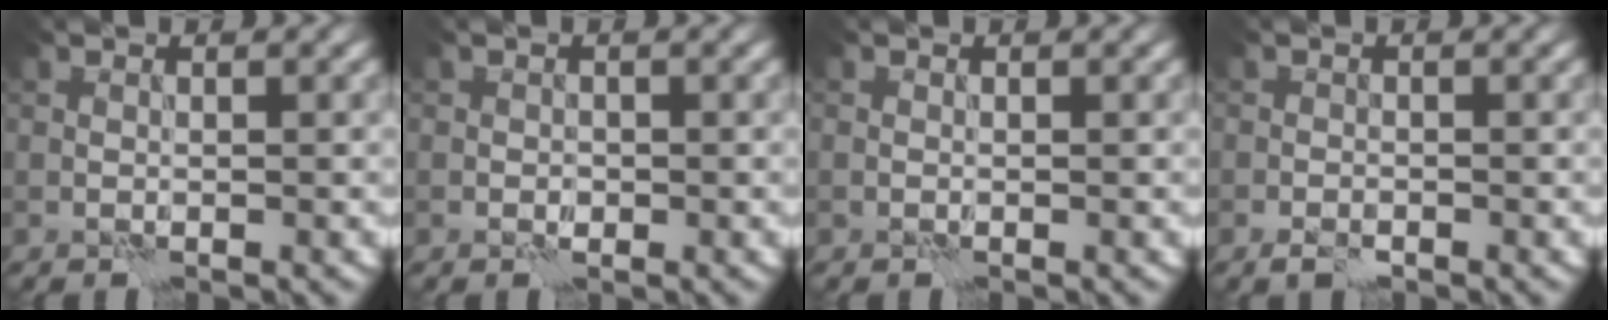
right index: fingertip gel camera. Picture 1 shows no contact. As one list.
[{"total": 1.0, "force": [-0.2, 0.8, 0.5], "torque": [-0.009, -0.002, -0.005]}, {"total": 0.0}, {"total": 1.5, "force": [-1.0, 0.8, 0.8], "torque": [-0.016, -0.001, -0.022]}]